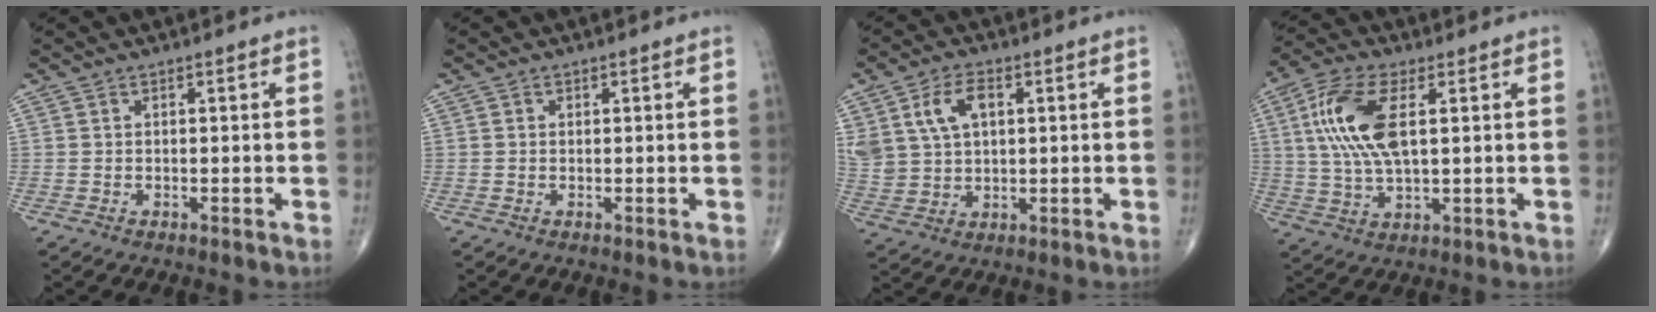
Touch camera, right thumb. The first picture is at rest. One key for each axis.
{"total": 0.0}
{"total": 10.5, "fx": 3.6, "fy": 6.8, "fz": 7.2, "tx": -0.138, "ty": -0.001, "tz": 0.078}
{"total": 13.3, "fx": 3.0, "fy": 5.8, "fz": 11.6, "tx": -0.251, "ty": 0.004, "tz": 0.059}